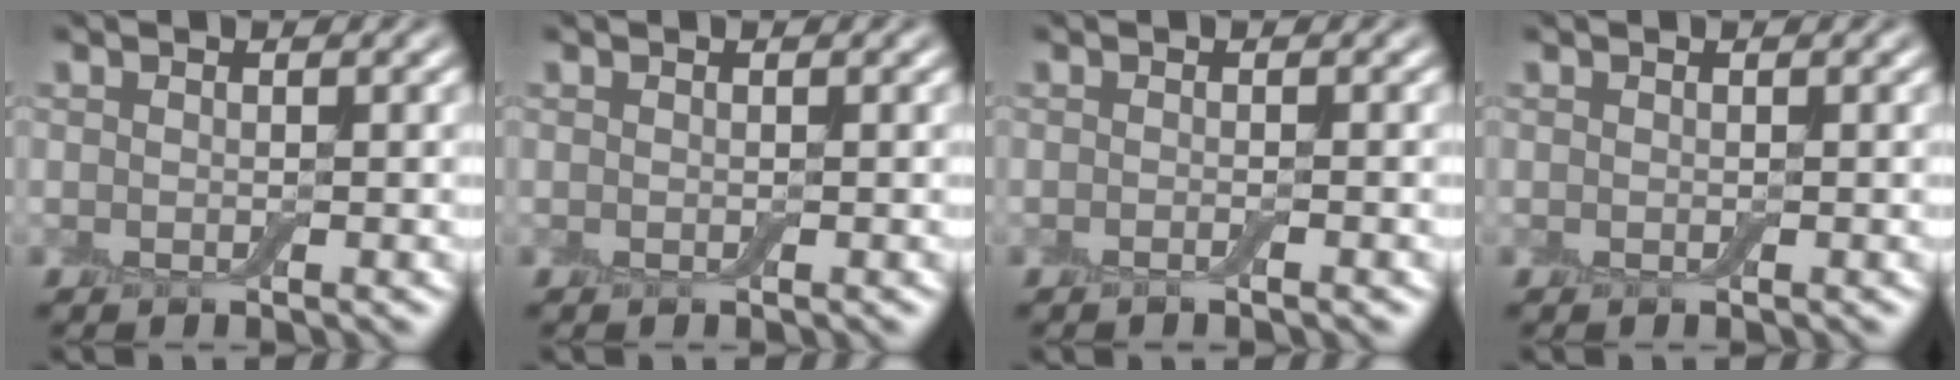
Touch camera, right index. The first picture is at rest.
{"total": 0.0}
{"total": 0.8, "force": [-0.4, 0.1, 0.7], "torque": [-0.009, -0.004, -0.011]}
{"total": 0.0}